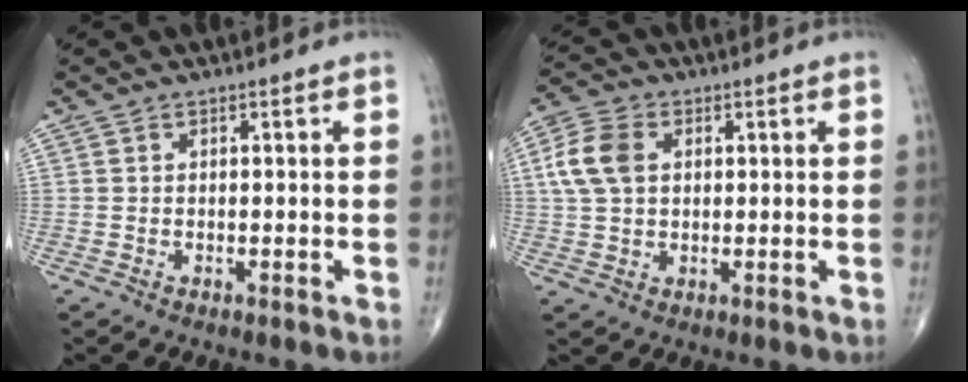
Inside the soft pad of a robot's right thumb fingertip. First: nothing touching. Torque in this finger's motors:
{"motor_torque": [-0.09, 0.08, 0.44, 0.09, 0.12]}